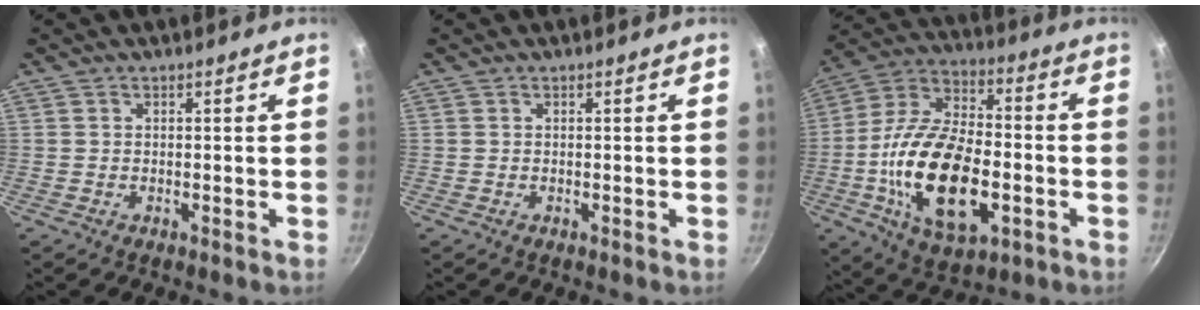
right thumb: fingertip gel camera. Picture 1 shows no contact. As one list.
[{"total": 0.0}, {"total": 23.0, "force": [-5.2, 12.1, 18.8], "torque": [-0.341, 0.025, -0.095]}]